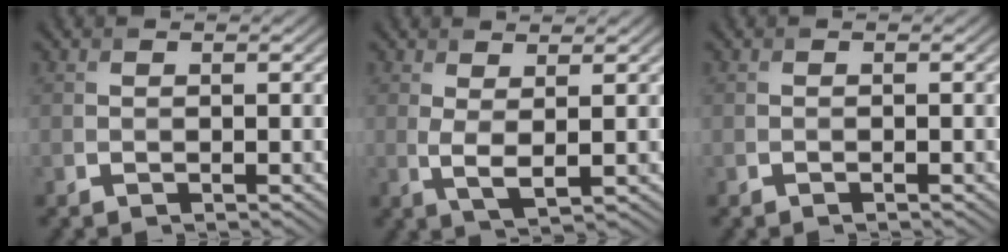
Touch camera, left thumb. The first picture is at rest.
{"total": 2.8, "force": [1.1, 0.7, 2.5], "torque": [-0.056, -0.006, 0.023]}
{"total": 0.0}